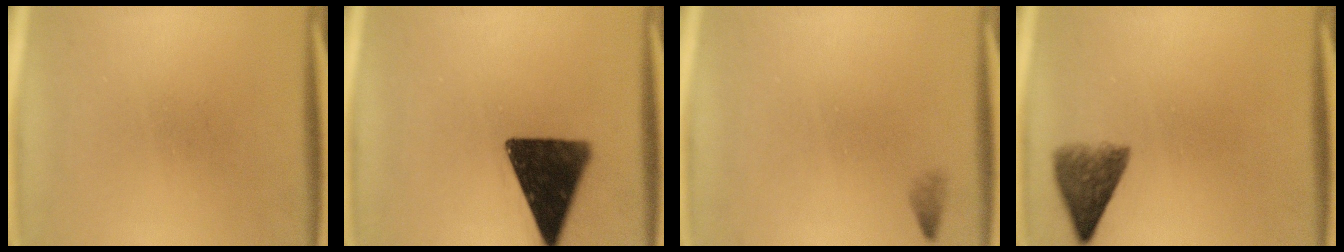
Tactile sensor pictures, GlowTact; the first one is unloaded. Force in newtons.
{"total": 15.0}
{"total": 0.8}
{"total": 5.5}